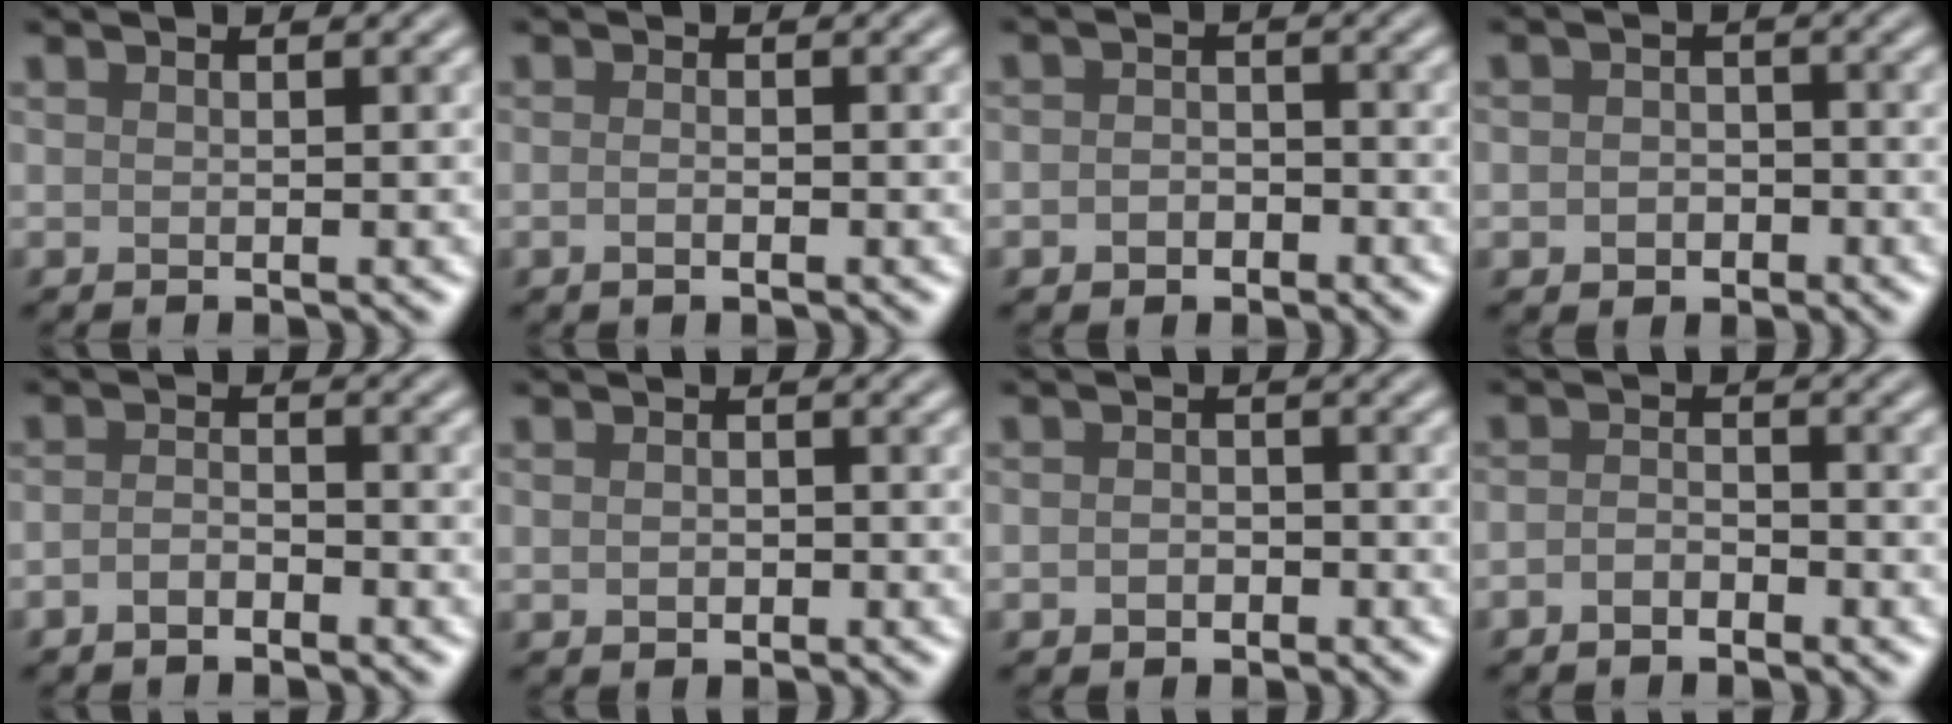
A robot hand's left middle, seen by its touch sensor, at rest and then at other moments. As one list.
[{"total": 1.0, "force": [-0.4, 0.4, 0.9], "torque": [-0.017, -0.001, -0.009]}, {"total": 2.1, "force": [-0.9, 1.6, 1.0], "torque": [-0.015, 0.000, -0.023]}, {"total": 2.3, "force": [-0.8, 1.9, 1.0], "torque": [-0.005, -0.004, -0.020]}, {"total": 1.8, "force": [-1.1, 0.8, 1.1], "torque": [-0.024, 0.002, -0.025]}, {"total": 1.2, "force": [-0.2, 0.9, 0.8], "torque": [-0.016, -0.001, -0.005]}, {"total": 1.7, "force": [-0.7, 1.3, 0.8], "torque": [-0.014, -0.001, -0.017]}, {"total": 1.8, "force": [-1.0, 0.9, 1.2], "torque": [-0.025, 0.002, -0.025]}]